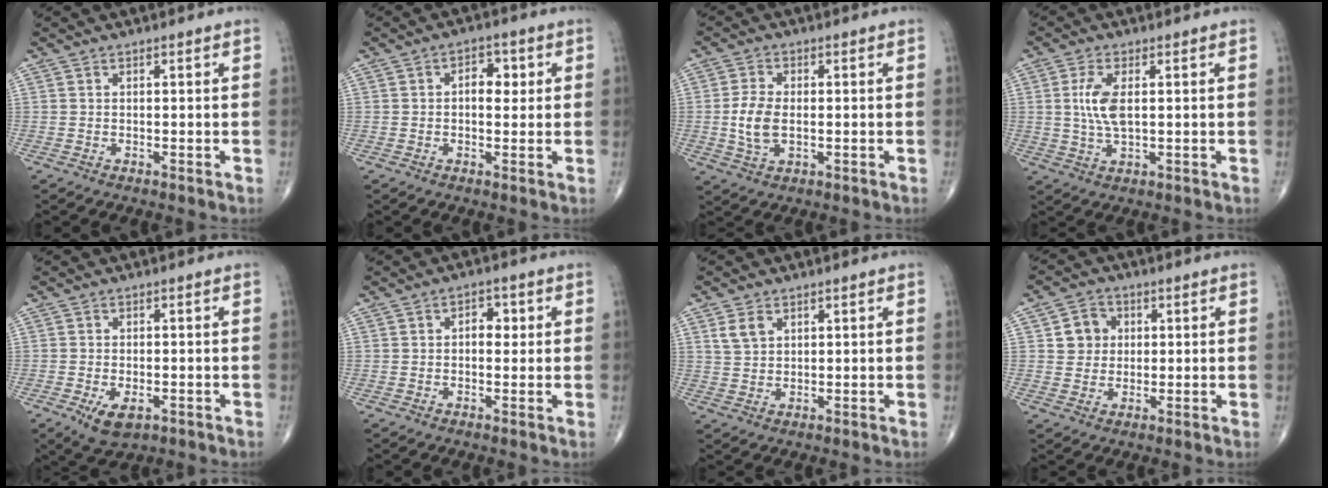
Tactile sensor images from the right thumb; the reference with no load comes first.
{"total": 4.6, "force": [0.8, 2.9, 3.5], "torque": [-0.029, 0.003, 0.007]}
{"total": 6.5, "force": [-0.4, 3.7, 5.3], "torque": [-0.113, -0.002, -0.007]}
{"total": 6.2, "force": [0.9, 2.7, 5.6], "torque": [-0.120, -0.004, 0.019]}
{"total": 5.4, "force": [-2.2, 2.8, 4.0], "torque": [-0.068, -0.002, -0.028]}
{"total": 3.5, "force": [0.6, 2.3, 2.6], "torque": [-0.018, 0.004, 0.004]}
{"total": 3.6, "force": [1.8, 2.5, 2.0], "torque": [-0.032, -0.004, 0.040]}
{"total": 5.6, "force": [1.2, 5.1, 2.0], "torque": [-0.002, 0.002, 0.017]}